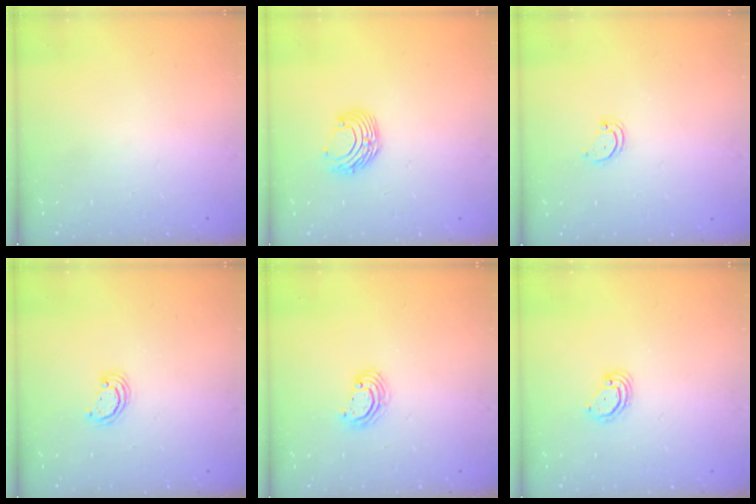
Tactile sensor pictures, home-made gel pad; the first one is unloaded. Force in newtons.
{"total": 8.8, "press": 8.8, "slide": 0.9}
{"total": 2.8, "press": 2.8, "slide": 0.2}
{"total": 2.3, "press": 2.3, "slide": 0.3}
{"total": 3.5, "press": 3.5, "slide": 0.2}
{"total": 3.1, "press": 3.1, "slide": 0.2}